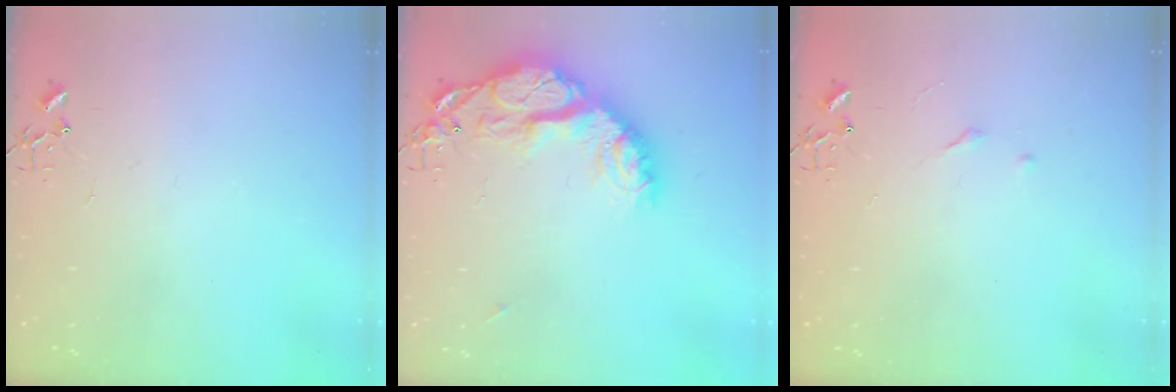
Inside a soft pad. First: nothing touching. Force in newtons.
{"total": 20.6, "press": 20.5, "slide": 1.5}
{"total": 2.7, "press": 2.7, "slide": 0.4}